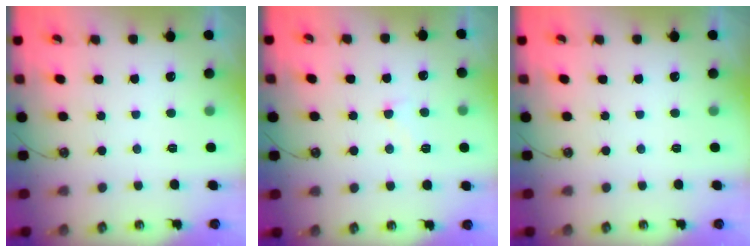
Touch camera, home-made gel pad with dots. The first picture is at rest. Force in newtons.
{"total": 2.0, "press": 1.9, "slide": 0.6}
{"total": 0.0}